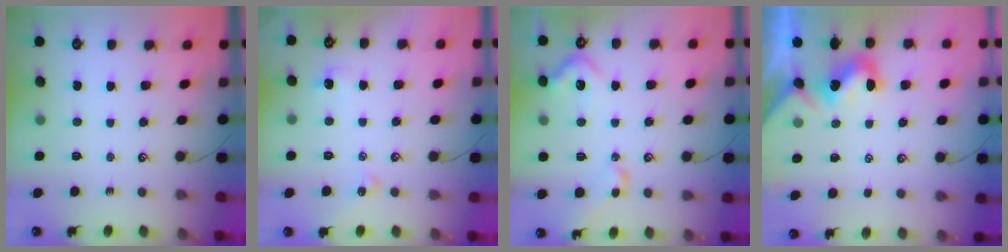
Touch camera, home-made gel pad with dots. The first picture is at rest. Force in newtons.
{"total": 2.9, "press": 2.8, "slide": 0.6}
{"total": 6.1, "press": 6.0, "slide": 1.2}
{"total": 0.0}